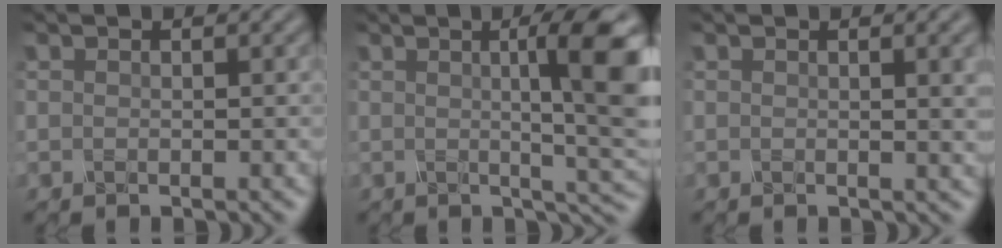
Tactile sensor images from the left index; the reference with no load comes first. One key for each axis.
{"total": 8.4, "fx": 1.0, "fy": 1.7, "fz": 8.2, "tx": -0.086, "ty": 0.011, "tz": 0.016}
{"total": 5.2, "fx": 1.4, "fy": 2.4, "fz": 4.4, "tx": -0.021, "ty": 0.031, "tz": 0.004}